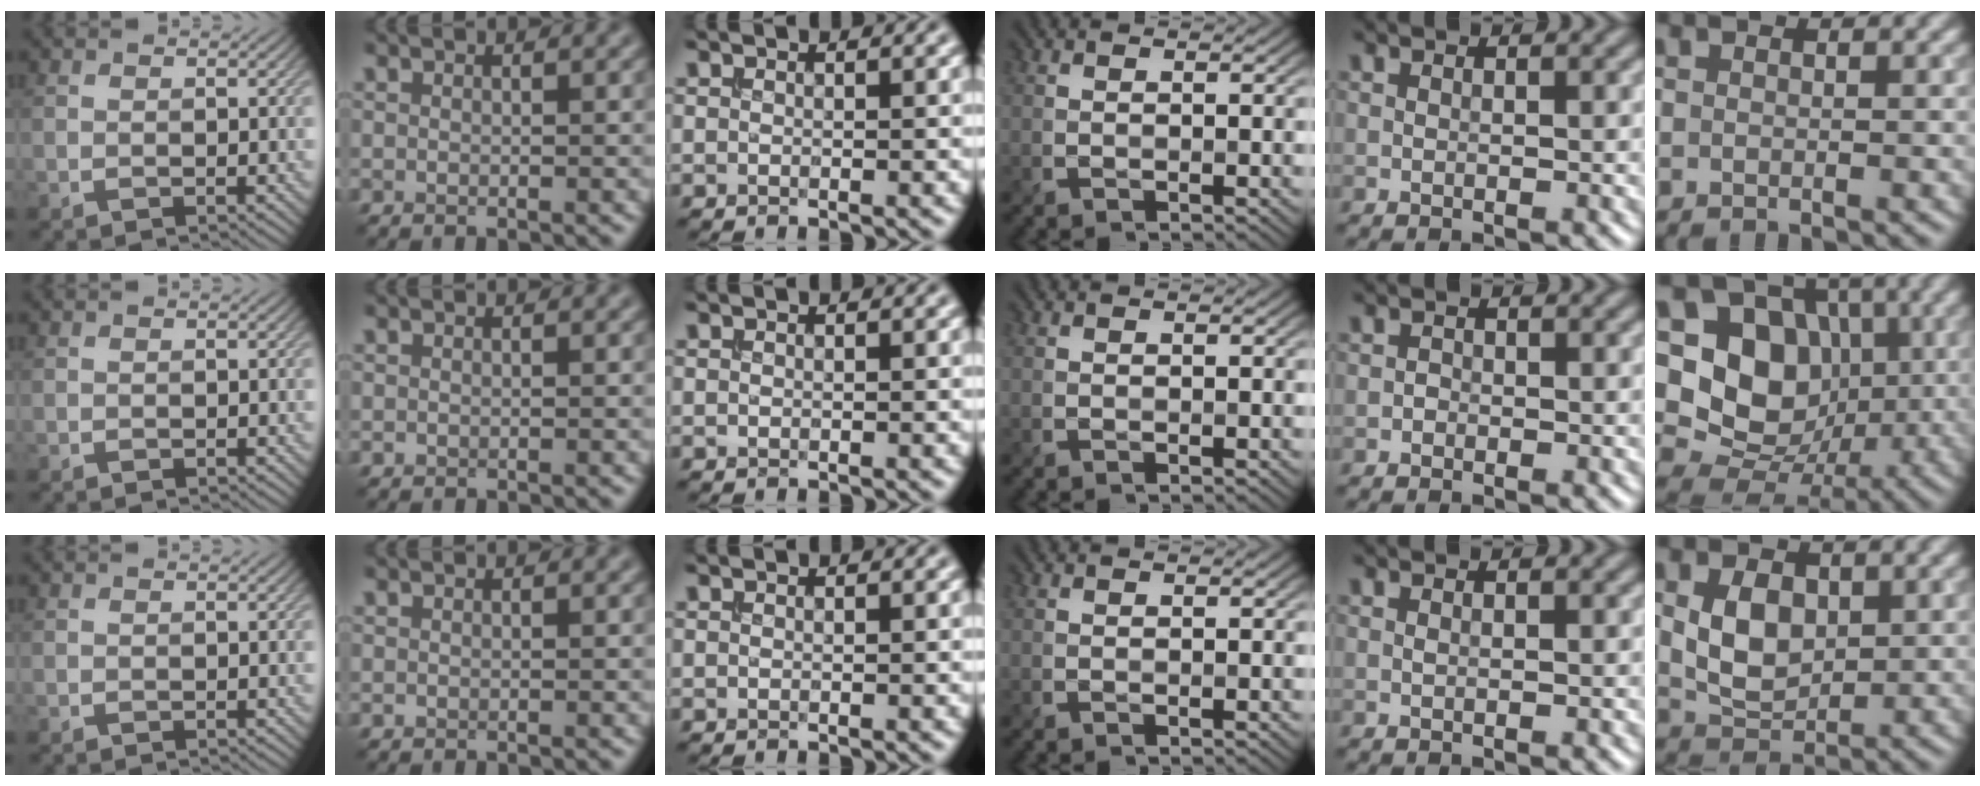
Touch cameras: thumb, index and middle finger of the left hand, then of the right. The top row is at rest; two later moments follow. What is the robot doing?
{"motion": "insert", "object": "drawer"}